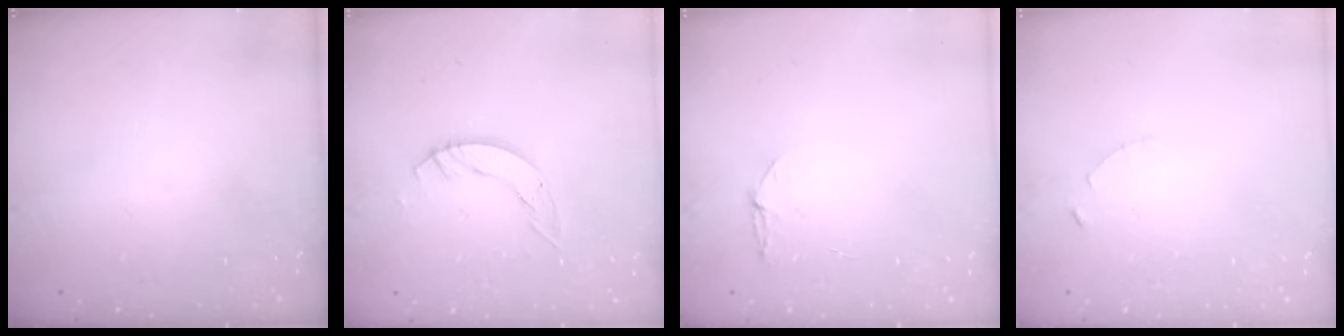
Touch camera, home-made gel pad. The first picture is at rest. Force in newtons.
{"total": 5.0, "press": 5.0, "slide": 0.2}
{"total": 3.9, "press": 3.9, "slide": 0.5}
{"total": 1.2, "press": 1.1, "slide": 0.2}